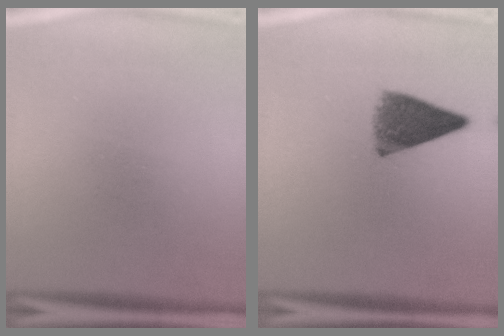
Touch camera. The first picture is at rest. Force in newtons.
{"total": 8.1}